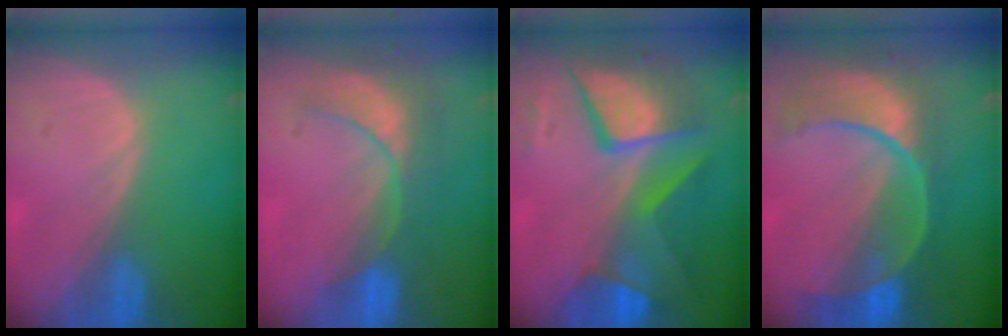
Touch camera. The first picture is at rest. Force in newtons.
{"total": 8.9, "press": 7.7, "slide": 4.5}
{"total": 10.7, "press": 10.7, "slide": 1.0}
{"total": 11.0, "press": 9.3, "slide": 6.0}